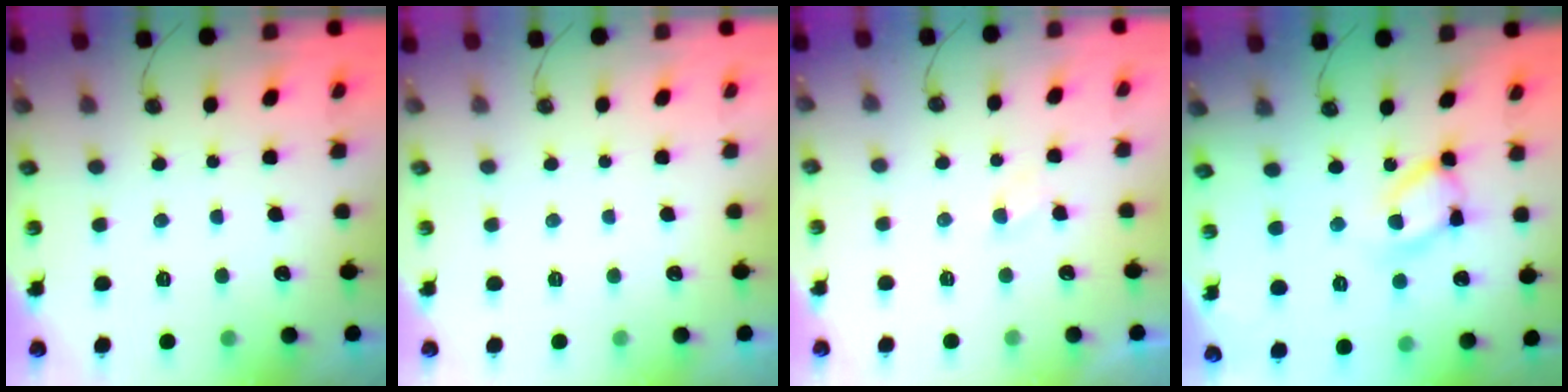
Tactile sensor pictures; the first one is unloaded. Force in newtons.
{"total": 0.0}
{"total": 1.4, "press": 1.4, "slide": 0.3}
{"total": 13.5, "press": 13.5, "slide": 1.1}